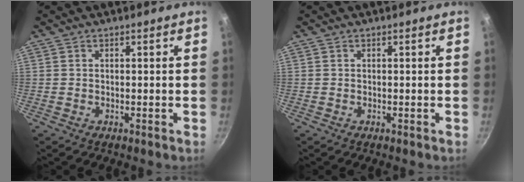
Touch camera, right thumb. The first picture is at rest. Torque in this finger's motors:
{"motor_torque": [0.00, 0.00, 0.22, 0.00, 0.00]}